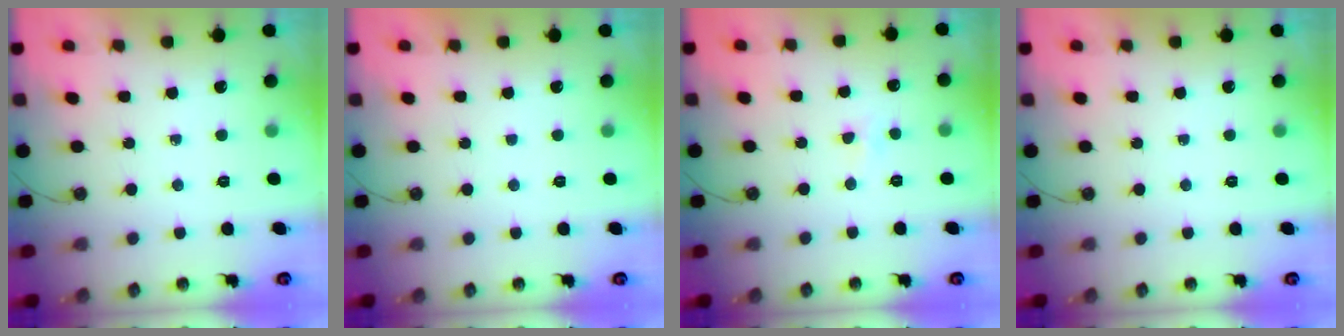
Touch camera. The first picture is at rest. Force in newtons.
{"total": 0.0}
{"total": 4.3, "press": 2.7, "slide": 3.4}
{"total": 0.0}